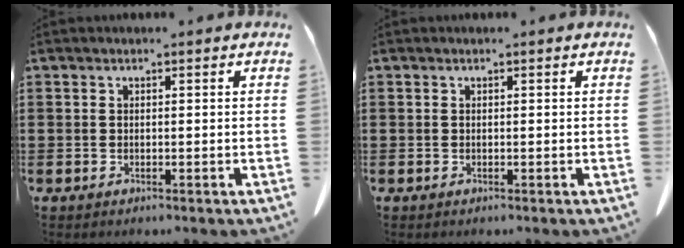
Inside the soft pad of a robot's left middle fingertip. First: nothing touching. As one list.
[{"total": 0.0}]